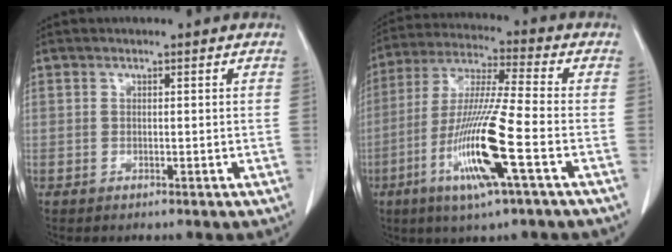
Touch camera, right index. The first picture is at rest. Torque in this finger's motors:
{"motor_torque": [1.75, -0.38, 0.50, 0.13]}